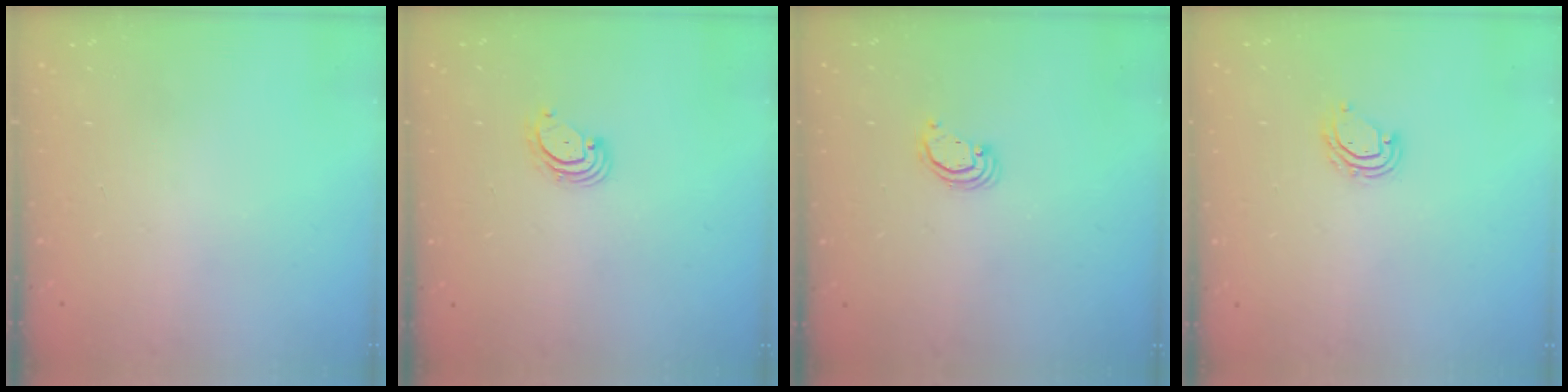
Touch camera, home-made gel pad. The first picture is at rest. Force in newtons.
{"total": 2.9, "press": 2.9, "slide": 0.4}
{"total": 2.3, "press": 2.3, "slide": 0.3}
{"total": 5.2, "press": 5.2, "slide": 0.4}